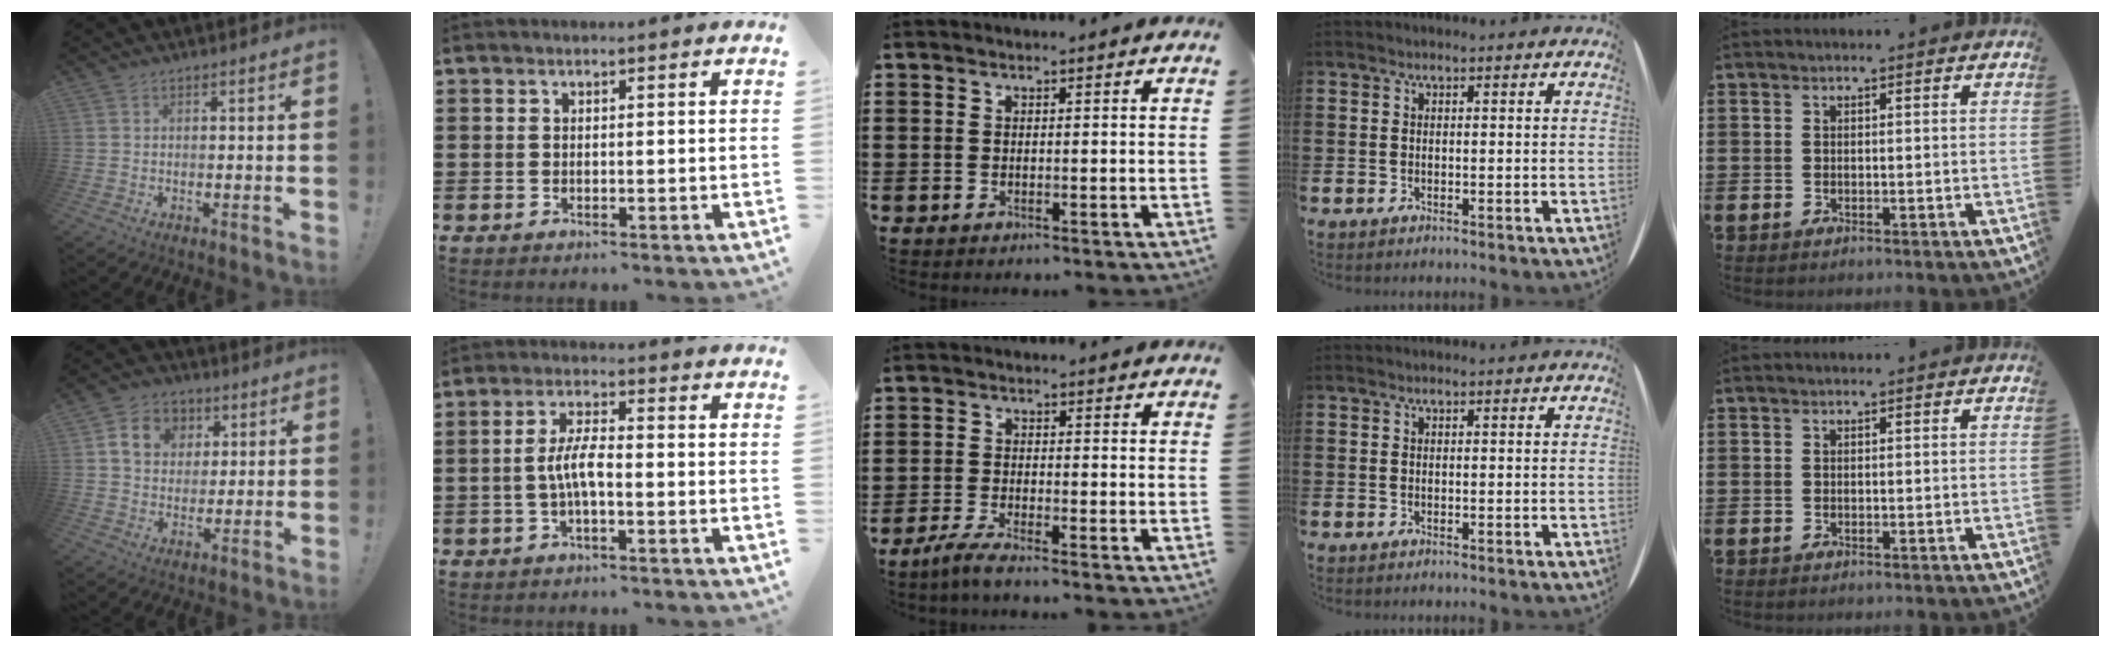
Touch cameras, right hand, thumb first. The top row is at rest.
{"thumb": {"total": 11.0, "force": [3.8, 9.1, 4.8], "torque": [-0.063, -0.007, 0.074]}, "index": {"total": 5.1, "force": [-1.1, 1.4, 4.8], "torque": [-0.106, -0.002, -0.026]}, "middle": {"total": 2.8, "force": [-2.5, 0.0, 1.4], "torque": [-0.038, -0.003, -0.053]}}